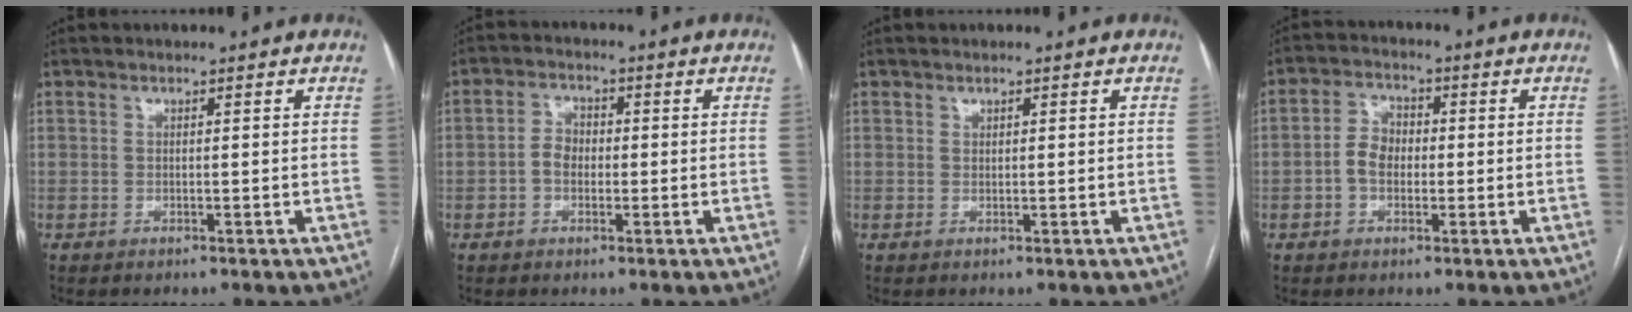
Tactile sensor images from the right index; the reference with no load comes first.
{"total": 3.5, "force": [-0.6, 2.5, 2.3], "torque": [-0.047, 0.014, -0.016]}
{"total": 0.5, "force": [0.3, 0.2, 0.4], "torque": [-0.006, -0.002, 0.004]}
{"total": 4.8, "force": [-0.8, 3.4, 3.3], "torque": [-0.071, 0.018, -0.018]}